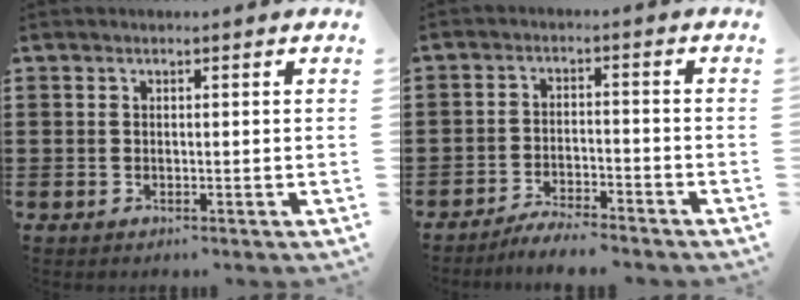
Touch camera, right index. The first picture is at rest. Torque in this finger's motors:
{"motor_torque": [1.04, 1.10, -0.03, -0.11]}